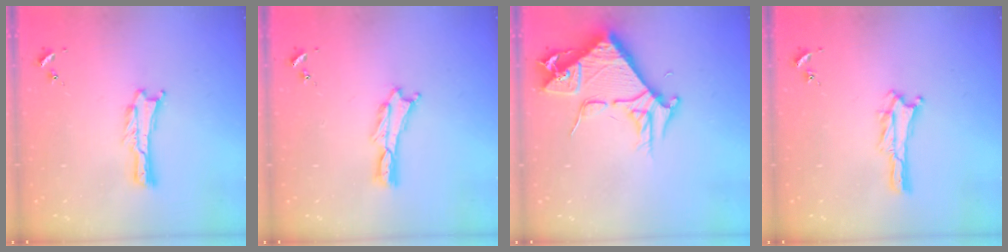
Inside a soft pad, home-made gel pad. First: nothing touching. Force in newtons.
{"total": 0.8, "press": 0.7, "slide": 0.2}
{"total": 8.6, "press": 8.6, "slide": 1.0}
{"total": 1.3, "press": 1.3, "slide": 0.4}